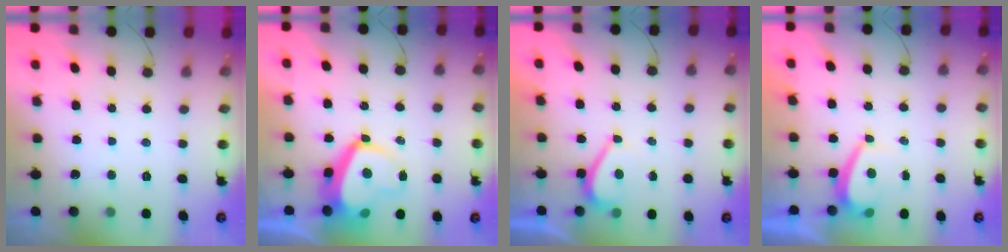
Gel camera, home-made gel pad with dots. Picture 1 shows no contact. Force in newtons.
{"total": 8.4, "press": 8.3, "slide": 0.7}
{"total": 2.8, "press": 2.8, "slide": 0.5}
{"total": 1.7, "press": 1.6, "slide": 0.6}